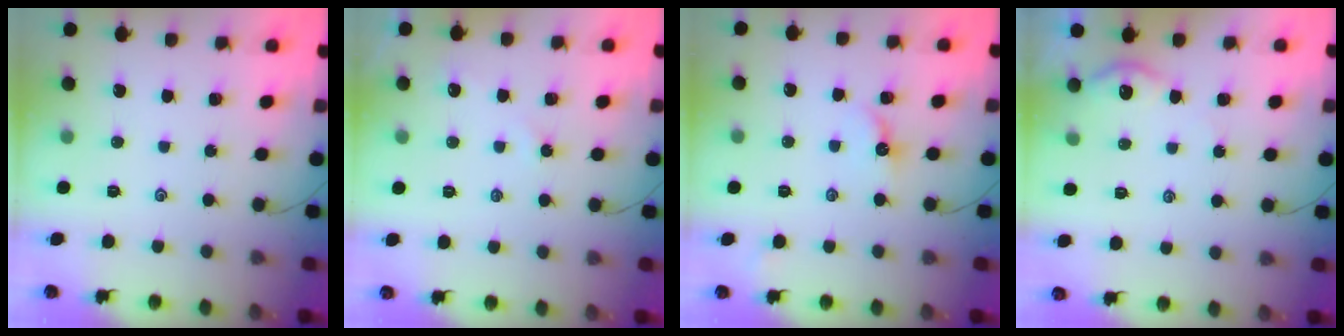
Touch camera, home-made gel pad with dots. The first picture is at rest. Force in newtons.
{"total": 3.0, "press": 3.0, "slide": 0.3}
{"total": 4.5, "press": 4.4, "slide": 0.6}
{"total": 3.8, "press": 3.7, "slide": 0.4}